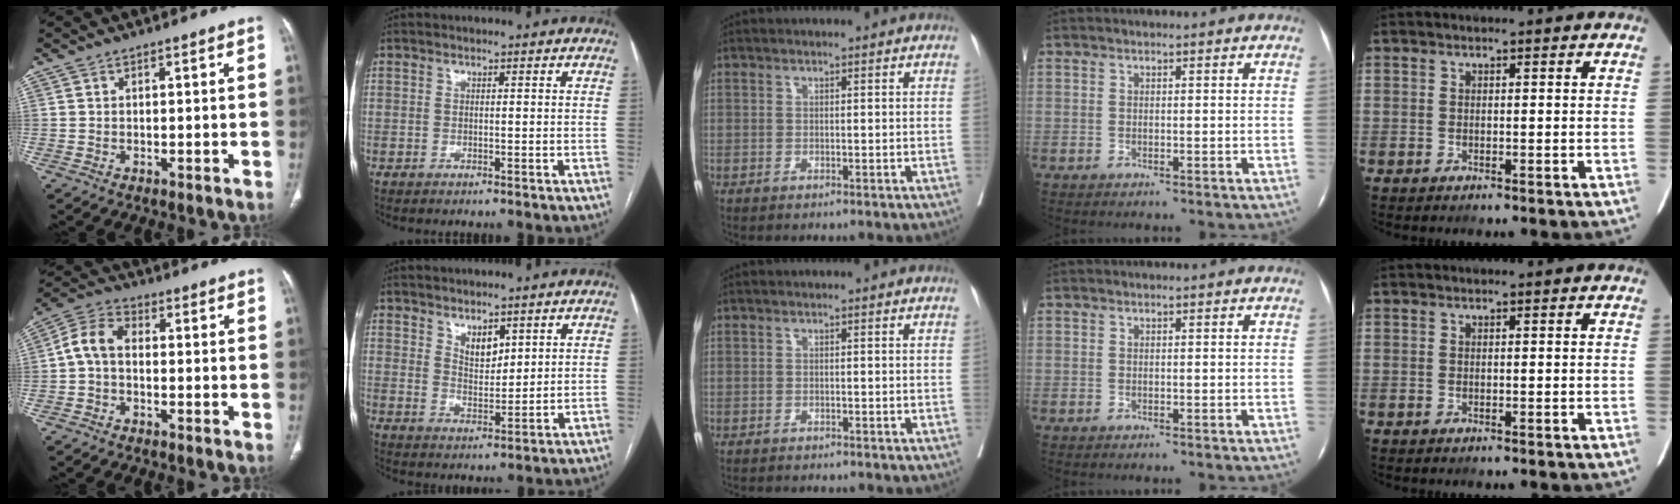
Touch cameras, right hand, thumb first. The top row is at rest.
{"thumb": {"total": 6.5, "force": [-0.5, 4.4, 4.8], "torque": [-0.088, 0.022, -0.022]}, "index": {"total": 4.0, "force": [2.6, 2.0, 2.3], "torque": [-0.041, -0.006, 0.055]}, "middle": {"total": 3.2, "force": [-2.9, 0.6, 1.2], "torque": [-0.018, -0.005, -0.038]}}